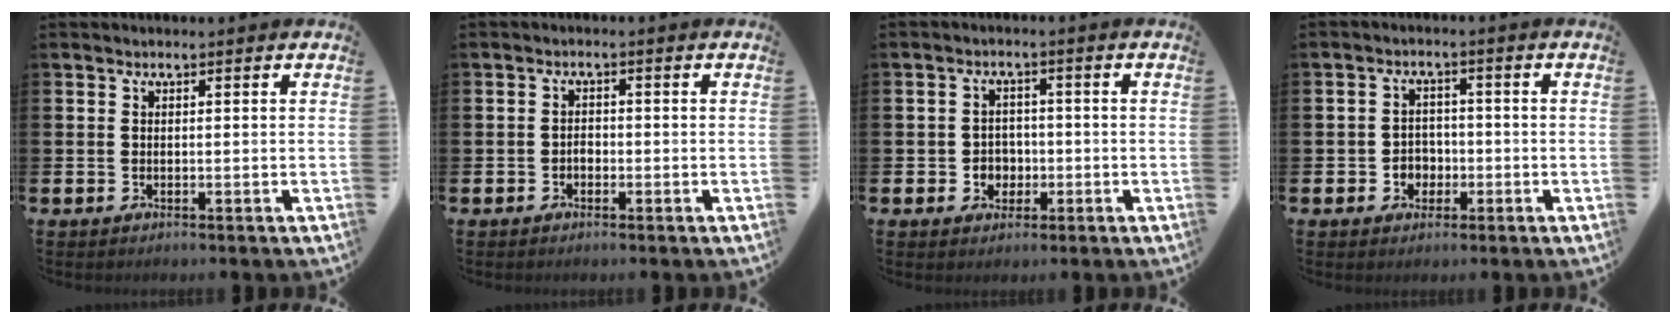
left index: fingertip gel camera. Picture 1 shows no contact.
{"total": 1.2, "force": [-0.6, 0.9, 0.6], "torque": [-0.006, 0.000, -0.013]}
{"total": 2.8, "force": [-0.7, 2.7, 0.8], "torque": [-0.010, 0.001, -0.022]}
{"total": 3.0, "force": [-1.0, 2.7, 0.8], "torque": [-0.019, 0.001, -0.026]}